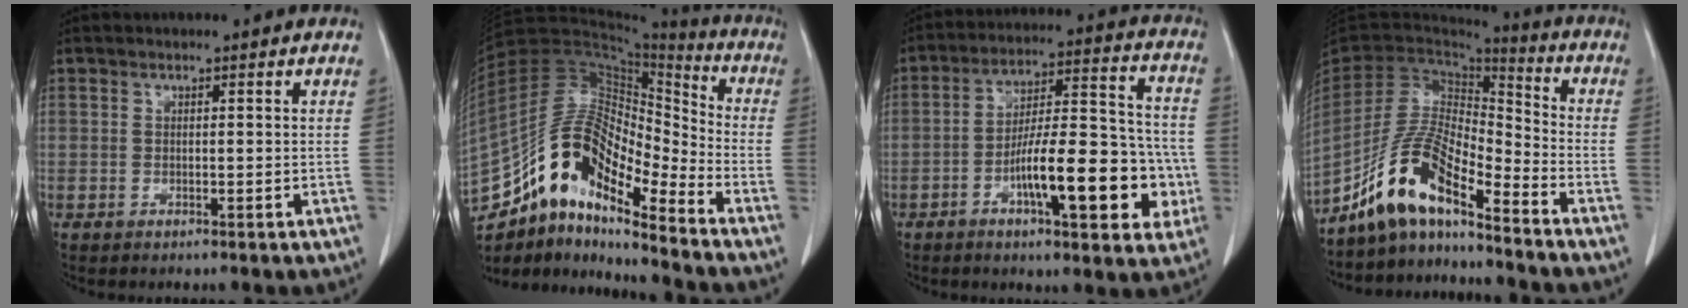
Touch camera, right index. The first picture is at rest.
{"total": 17.0, "force": [-12.1, 4.7, 11.0], "torque": [-0.198, 0.046, -0.213]}
{"total": 17.2, "force": [-5.3, 4.8, 15.7], "torque": [-0.236, 0.026, -0.078]}
{"total": 12.1, "force": [-9.5, 2.6, 7.1], "torque": [-0.147, 0.019, -0.177]}